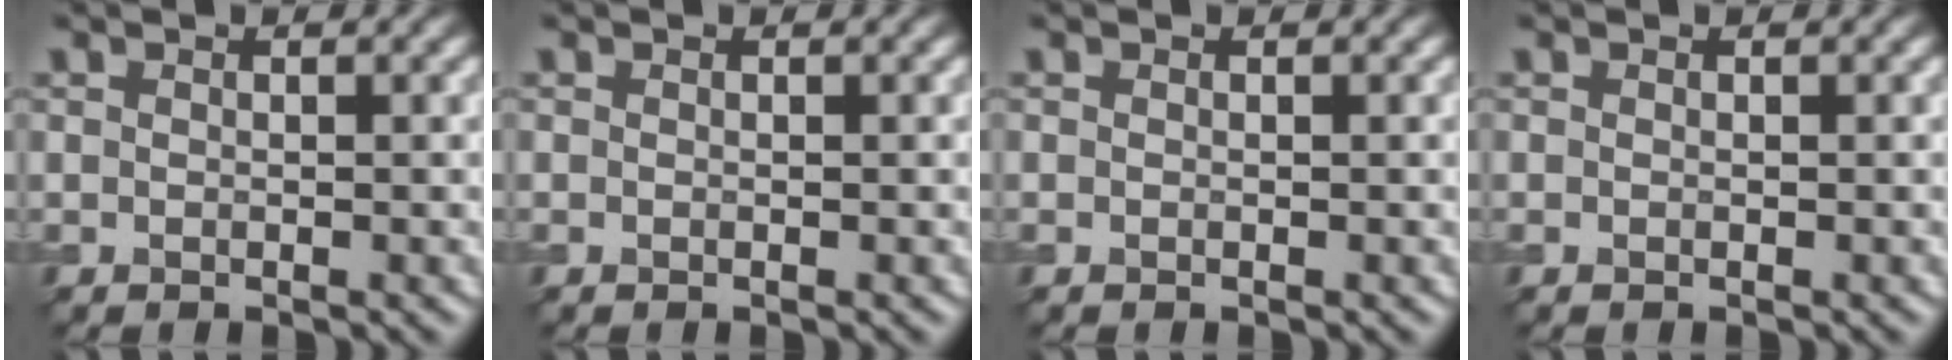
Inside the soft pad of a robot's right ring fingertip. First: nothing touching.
{"total": 0.0}
{"total": 0.0}
{"total": 0.0}